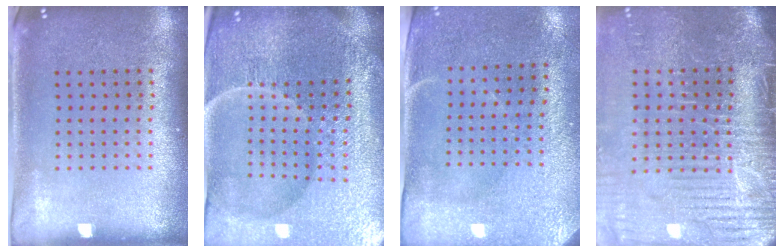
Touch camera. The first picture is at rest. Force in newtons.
{"total": 6.3, "press": 5.7, "slide": 2.7}
{"total": 2.9, "press": 2.5, "slide": 1.6}
{"total": 4.7, "press": 4.1, "slide": 2.3}